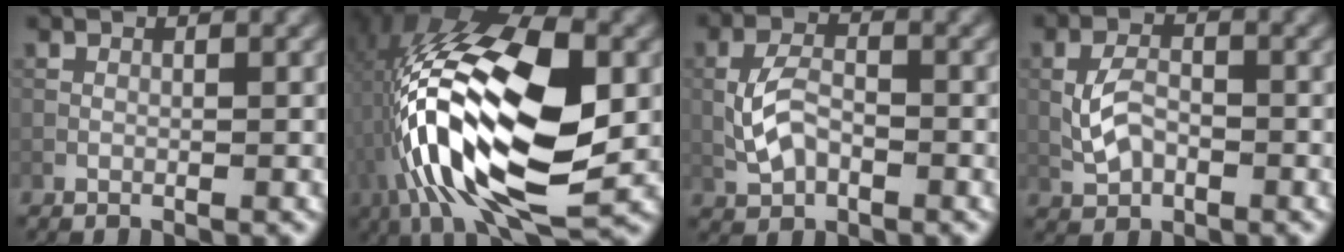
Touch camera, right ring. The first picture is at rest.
{"total": 15.9, "force": [-2.6, 6.8, 14.1], "torque": [-0.276, 0.021, -0.045]}
{"total": 3.0, "force": [-0.7, 1.8, 2.3], "torque": [-0.052, 0.004, -0.013]}
{"total": 2.6, "force": [-0.5, 1.7, 2.0], "torque": [-0.047, 0.003, -0.007]}